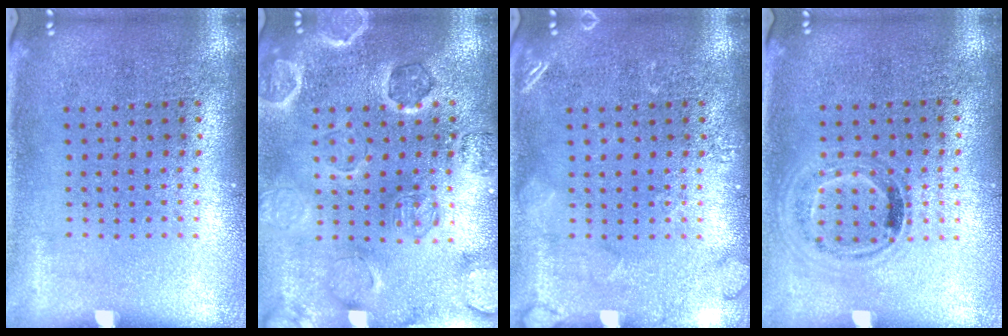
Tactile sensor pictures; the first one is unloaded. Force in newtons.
{"total": 1.4, "press": 1.4, "slide": 0.2}
{"total": 2.0, "press": 2.0, "slide": 0.4}
{"total": 0.9, "press": 0.8, "slide": 0.4}